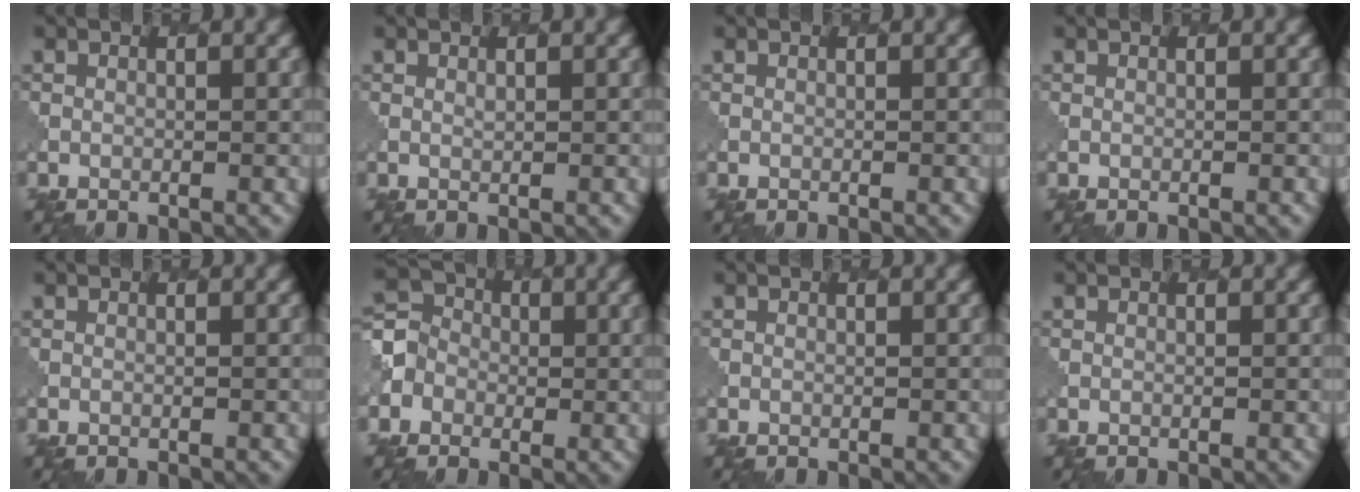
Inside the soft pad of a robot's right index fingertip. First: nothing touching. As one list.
[{"total": 0.5, "force": [0.5, 0.0, 0.2], "torque": [-0.004, -0.002, 0.012]}, {"total": 0.0}, {"total": 0.0}, {"total": 0.0}, {"total": 3.5, "force": [-0.9, 3.3, 0.7], "torque": [-0.011, 0.007, -0.028]}, {"total": 0.0}, {"total": 0.0}]